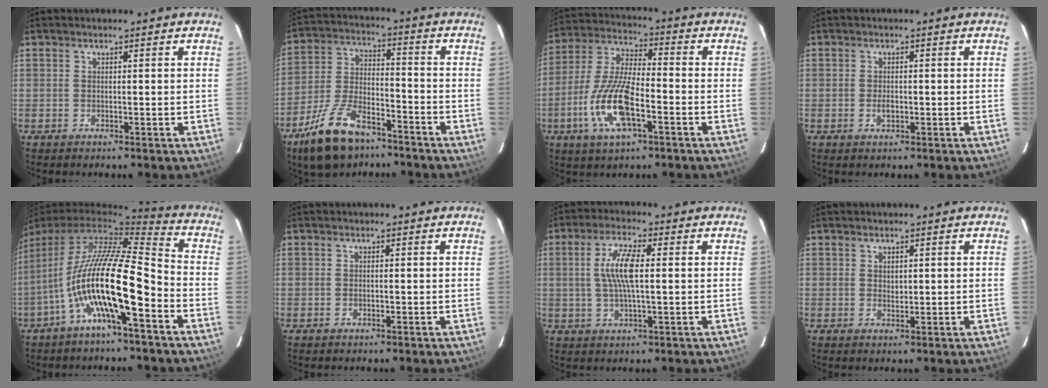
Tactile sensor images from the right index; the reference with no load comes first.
{"total": 15.3, "force": [-10.4, 6.8, 8.9], "torque": [-0.192, -0.007, -0.187]}
{"total": 14.3, "force": [-5.3, 4.8, 12.4], "torque": [-0.267, -0.006, -0.103]}
{"total": 1.6, "force": [-0.4, 1.0, 1.2], "torque": [-0.021, 0.001, -0.007]}
{"total": 15.8, "force": [-6.2, 2.8, 14.2], "torque": [-0.251, -0.015, -0.116]}
{"total": 0.0}
{"total": 7.7, "force": [0.9, 1.8, 7.5], "torque": [-0.146, 0.006, 0.017]}
{"total": 1.1, "force": [0.6, 0.8, 0.5], "torque": [-0.006, 0.003, 0.012]}